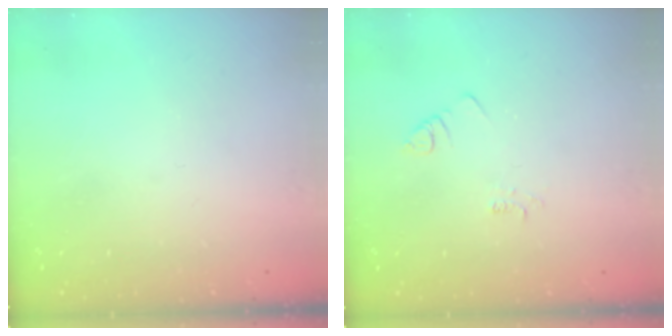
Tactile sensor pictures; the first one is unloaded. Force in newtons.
{"total": 2.1, "press": 2.1, "slide": 0.4}